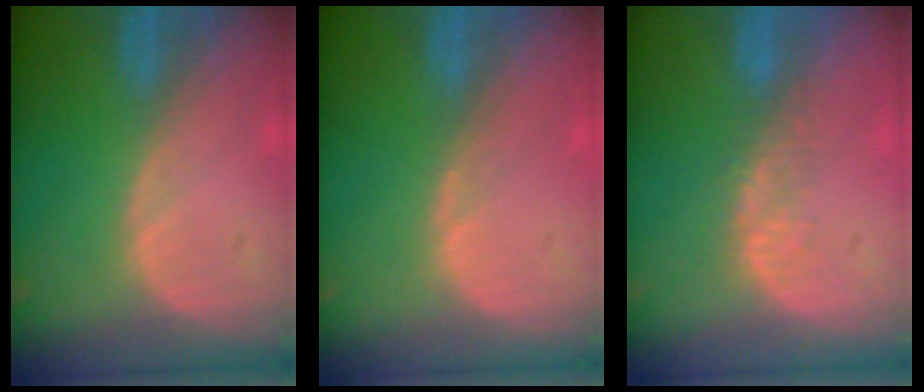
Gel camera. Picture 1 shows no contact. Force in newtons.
{"total": 0.6, "press": 0.5, "slide": 0.3}
{"total": 2.9, "press": 2.3, "slide": 1.8}